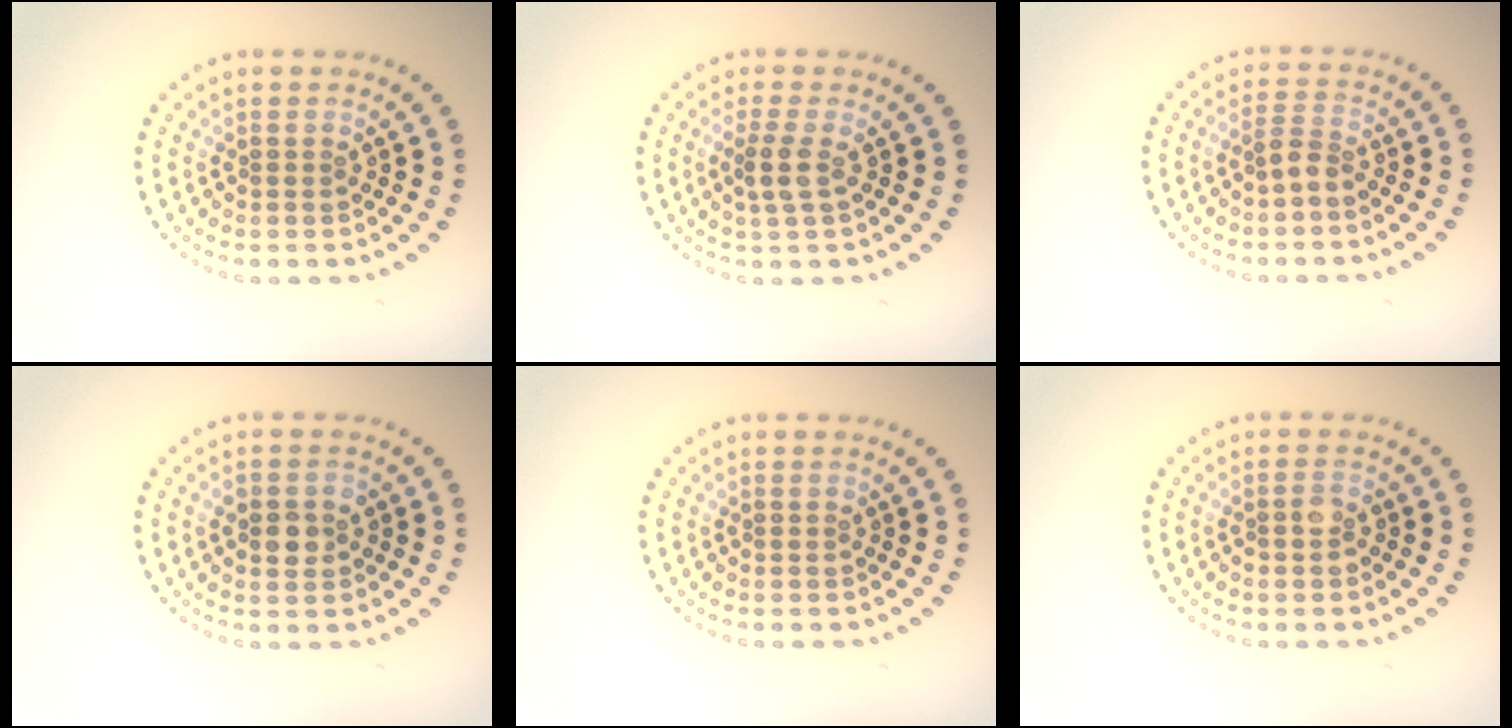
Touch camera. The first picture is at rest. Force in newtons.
{"total": 1.8, "press": 1.5, "slide": 1.1}
{"total": 1.9, "press": 1.3, "slide": 1.3}
{"total": 2.4, "press": 2.4, "slide": 0.2}
{"total": 0.0}
{"total": 1.4, "press": 1.3, "slide": 0.5}